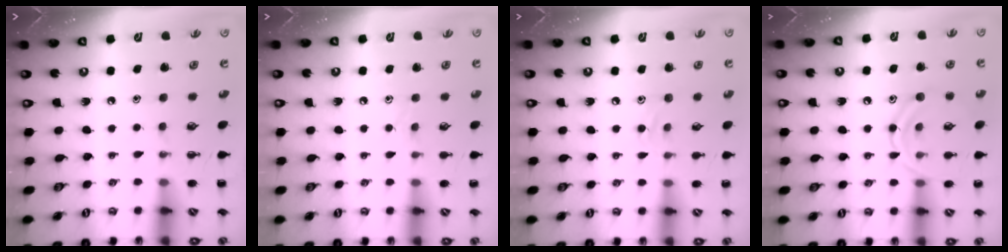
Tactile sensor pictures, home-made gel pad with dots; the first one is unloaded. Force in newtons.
{"total": 3.9, "press": 3.8, "slide": 1.1}
{"total": 6.7, "press": 6.2, "slide": 2.4}
{"total": 11.2, "press": 11.2, "slide": 0.8}